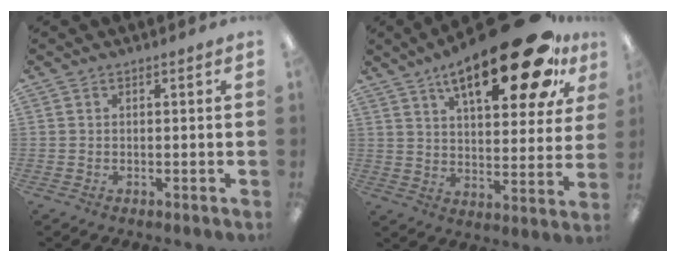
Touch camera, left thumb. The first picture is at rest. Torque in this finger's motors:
{"motor_torque": [0.40, 1.33, 1.46, -1.31, 0.22]}